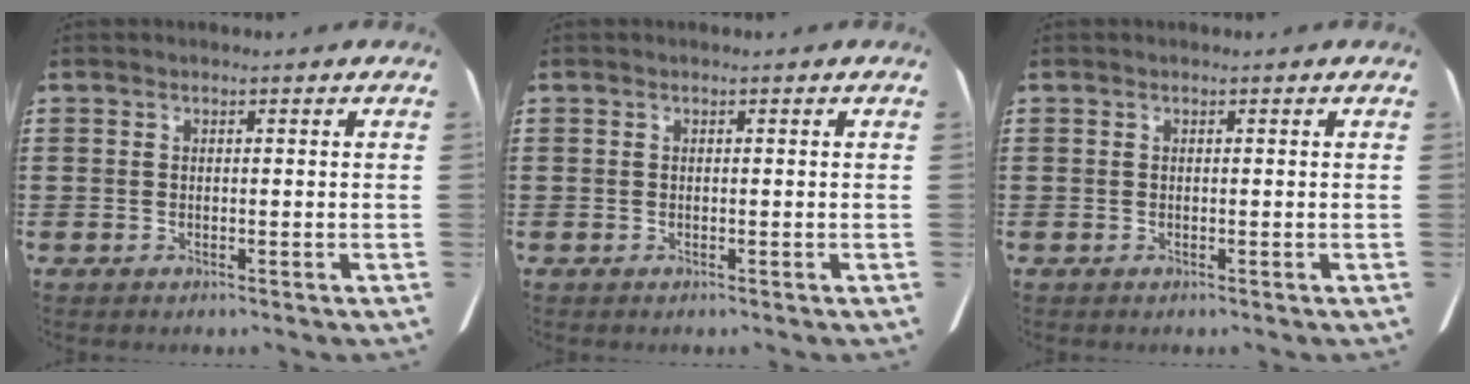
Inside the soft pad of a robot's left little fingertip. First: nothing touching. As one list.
[{"total": 0.0}, {"total": 0.0}]